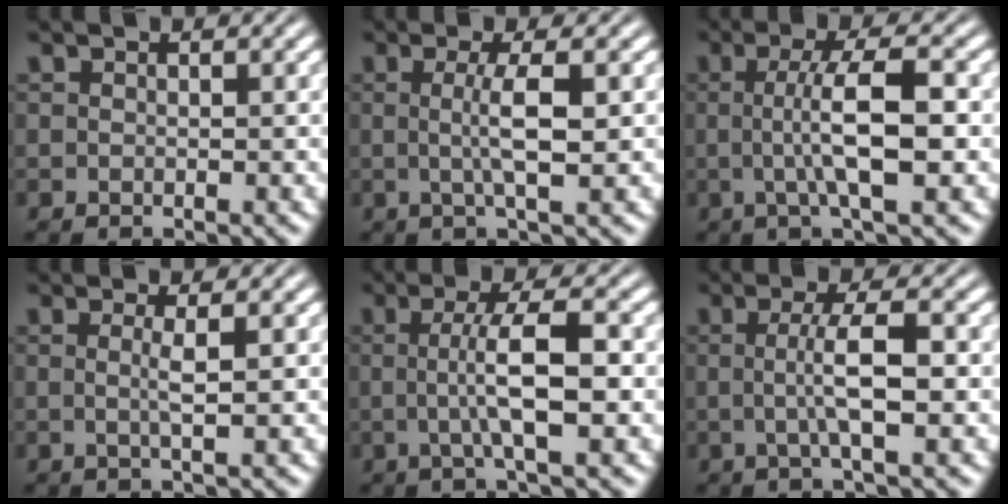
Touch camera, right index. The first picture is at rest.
{"total": 3.1, "force": [0.2, -0.9, 2.9], "torque": [-0.048, -0.005, 0.008]}
{"total": 4.9, "force": [0.1, 0.0, 4.9], "torque": [-0.080, -0.001, 0.003]}
{"total": 1.7, "force": [0.0, -1.2, 1.3], "torque": [-0.021, -0.007, 0.004]}
{"total": 4.3, "force": [0.1, -0.2, 4.3], "torque": [-0.071, 0.000, 0.003]}
{"total": 3.5, "force": [-0.1, -0.5, 3.5], "torque": [-0.057, 0.000, 0.002]}